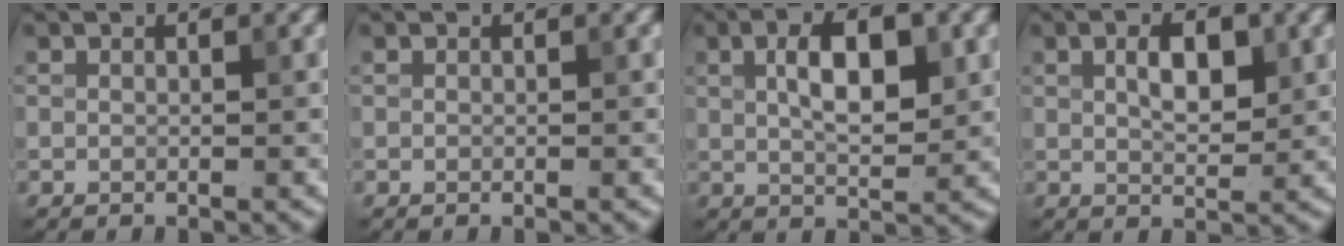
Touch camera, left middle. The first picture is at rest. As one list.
[{"total": 0.0}, {"total": 5.6, "force": [1.1, 2.2, 5.0], "torque": [-0.093, 0.007, 0.019]}, {"total": 3.7, "force": [0.8, 1.7, 3.2], "torque": [-0.064, 0.005, 0.017]}]